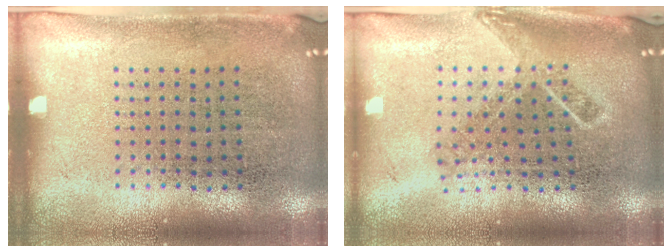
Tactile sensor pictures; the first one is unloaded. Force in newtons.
{"total": 1.6, "press": 1.2, "slide": 1.1}